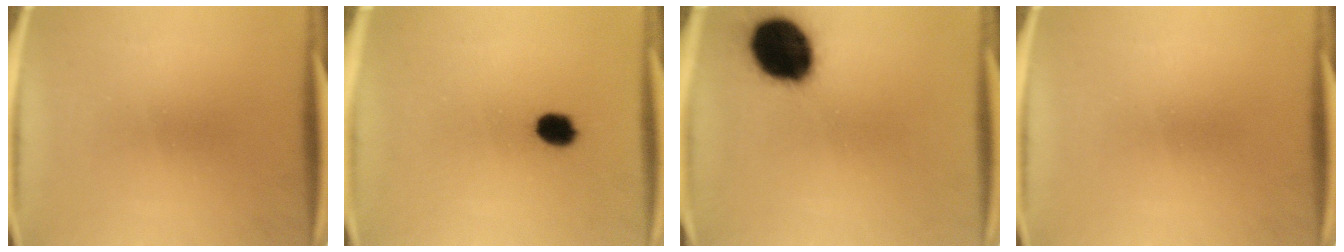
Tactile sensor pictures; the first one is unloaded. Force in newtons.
{"total": 4.3}
{"total": 19.3}
{"total": 0.0}